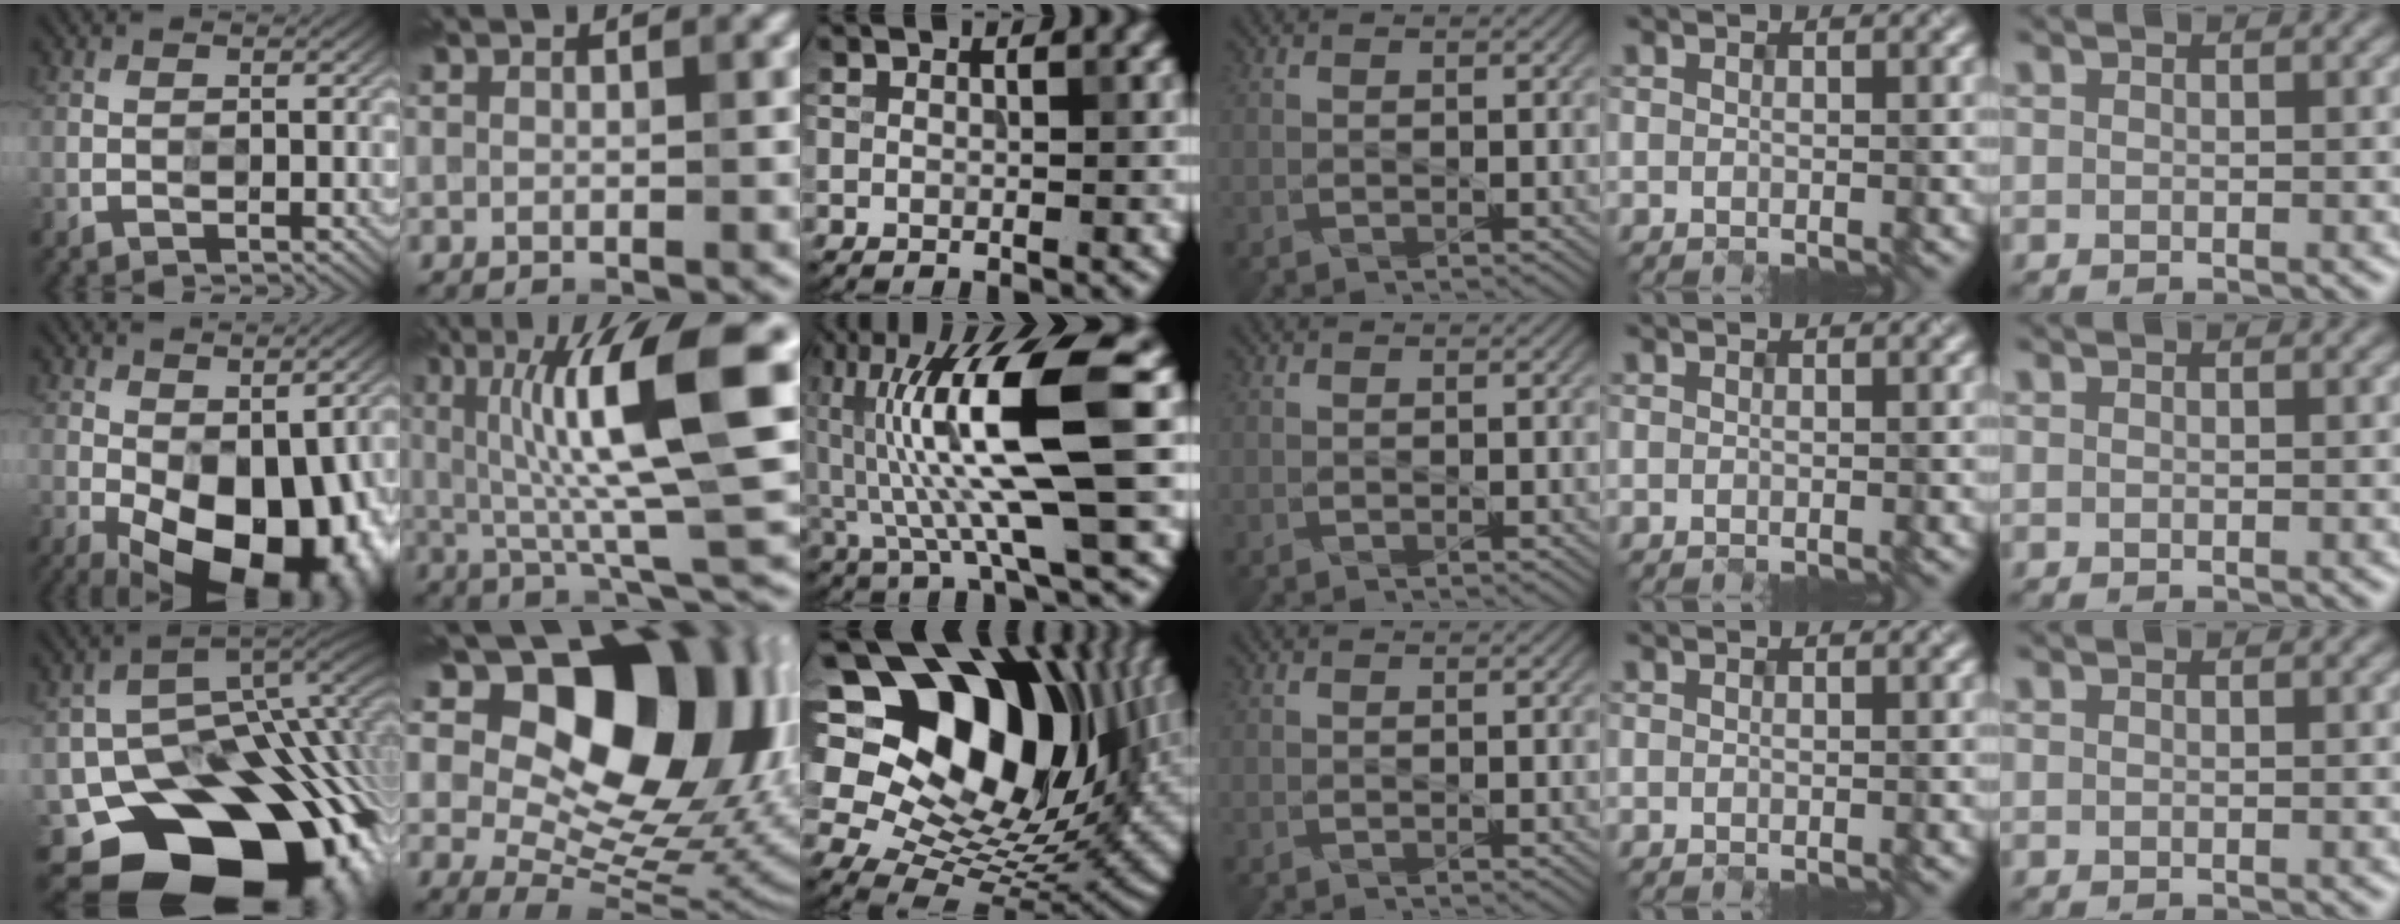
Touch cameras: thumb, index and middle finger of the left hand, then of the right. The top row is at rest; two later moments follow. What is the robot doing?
{"motion": "insert", "object": "power strip"}